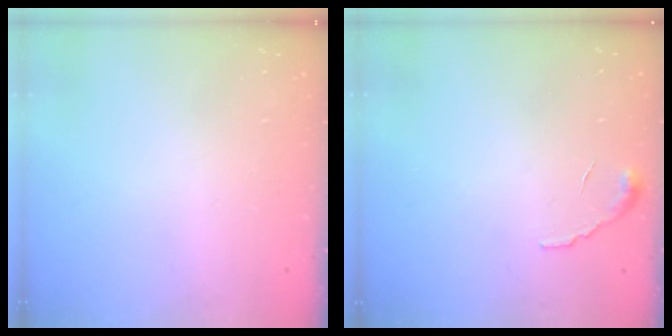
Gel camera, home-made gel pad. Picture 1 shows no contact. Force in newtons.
{"total": 5.0, "press": 5.0, "slide": 0.2}